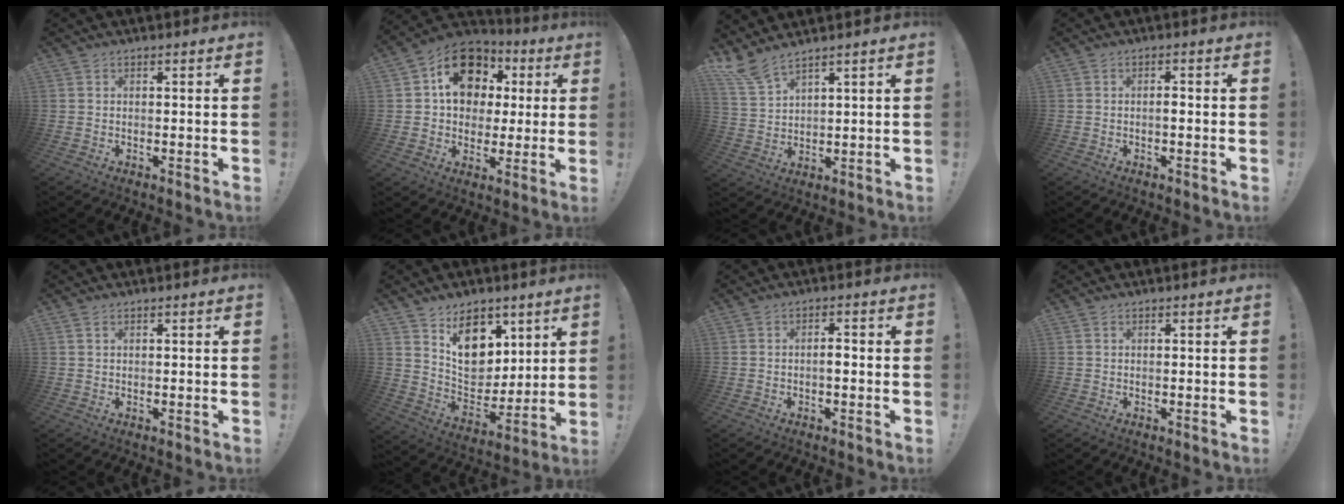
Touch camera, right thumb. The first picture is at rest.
{"total": 17.1, "force": [5.3, 13.5, 9.0], "torque": [-0.121, -0.006, 0.105]}
{"total": 7.1, "force": [6.1, 1.4, 3.4], "torque": [-0.074, -0.031, 0.115]}
{"total": 1.7, "force": [-0.7, 0.5, 1.5], "torque": [-0.020, 0.002, -0.015]}
{"total": 0.9, "force": [0.5, 0.5, 0.6], "torque": [-0.013, 0.001, 0.010]}
{"total": 14.9, "force": [9.0, 10.1, 6.2], "torque": [-0.082, -0.060, 0.171]}
{"total": 2.5, "force": [-0.8, 0.8, 2.2], "torque": [-0.033, 0.004, -0.018]}
{"total": 0.0}